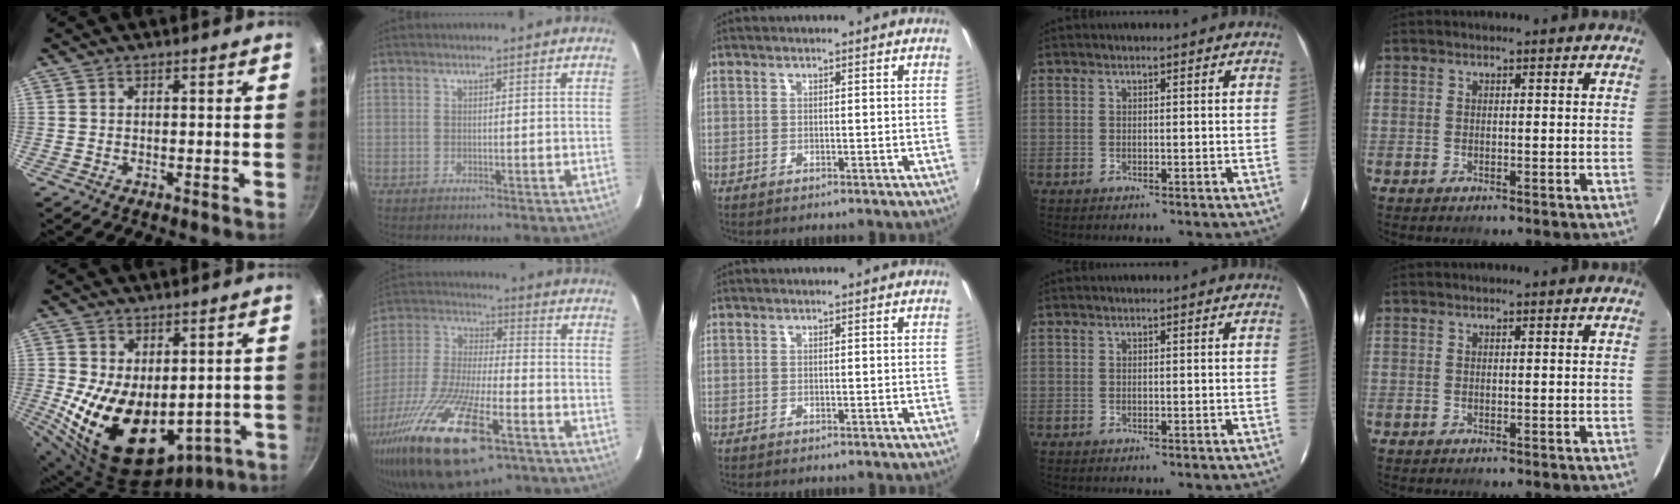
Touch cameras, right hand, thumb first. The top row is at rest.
{"thumb": {"total": 17.8, "force": [-1.4, 11.2, 13.8], "torque": [-0.223, -0.021, 0.009]}, "index": {"total": 27.1, "force": [-15.4, 9.0, 20.4], "torque": [-0.418, -0.060, -0.270]}}